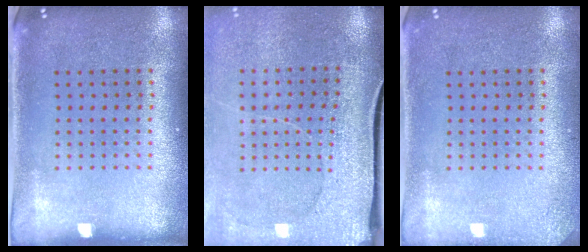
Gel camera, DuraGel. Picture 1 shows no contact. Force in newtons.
{"total": 3.3, "press": 2.9, "slide": 1.5}
{"total": 1.4, "press": 1.4, "slide": 0.1}